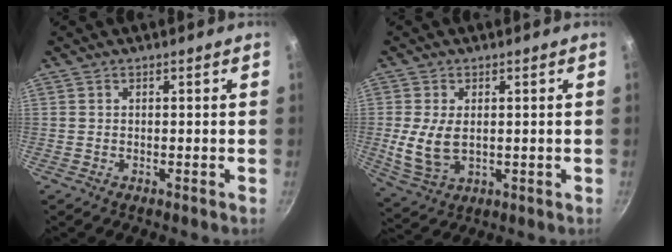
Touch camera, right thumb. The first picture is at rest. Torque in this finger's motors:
{"motor_torque": [0.24, 0.73, 1.66, -1.10, 0.20]}